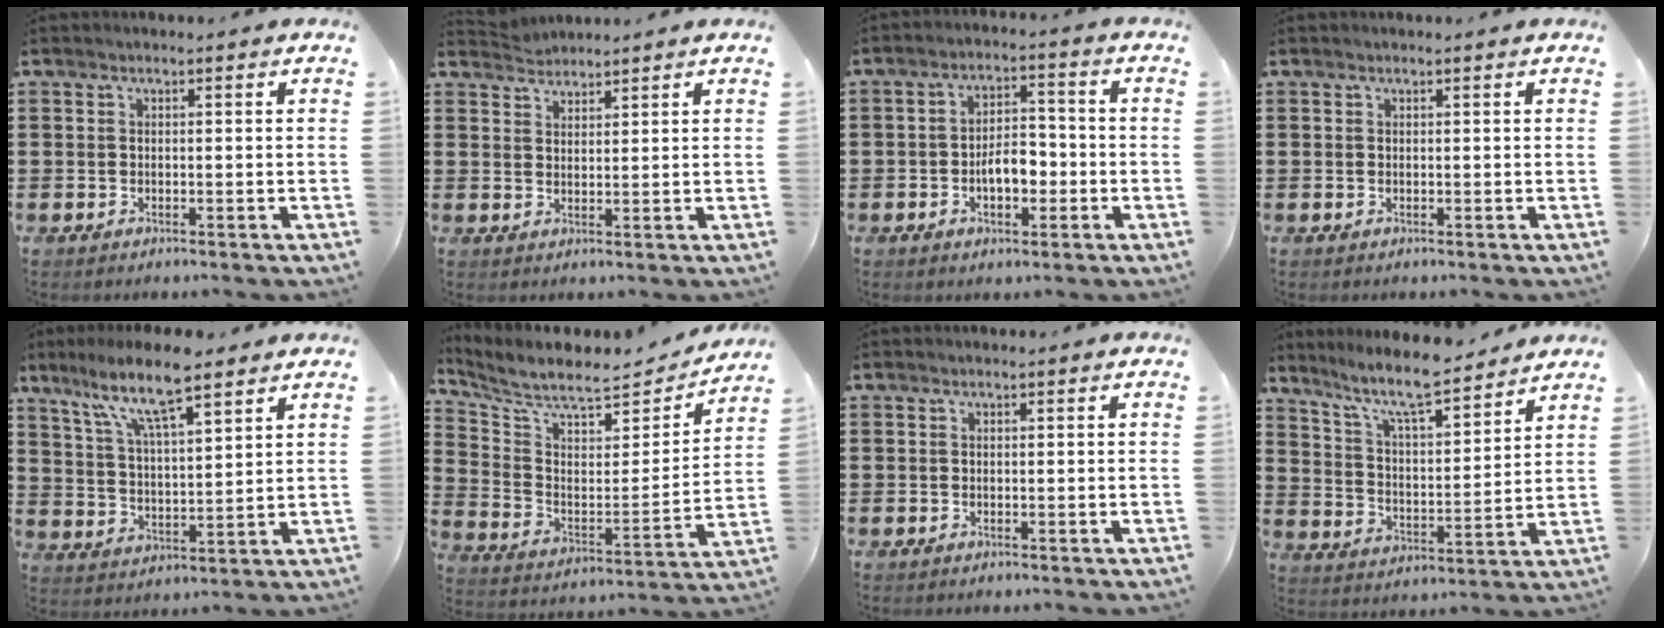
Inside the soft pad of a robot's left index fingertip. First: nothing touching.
{"total": 2.3, "force": [2.2, 0.1, -0.5], "torque": [0.003, 0.000, 0.045]}
{"total": 5.4, "force": [-1.5, 2.7, 4.4], "torque": [-0.062, 0.003, -0.032]}
{"total": 0.0}
{"total": 9.8, "force": [7.3, 1.8, 6.3], "torque": [-0.141, -0.020, 0.131]}
{"total": 7.7, "force": [6.7, 1.6, 3.4], "torque": [-0.098, -0.047, 0.113]}
{"total": 0.0}
{"total": 8.5, "force": [7.3, 1.1, 4.3], "torque": [-0.110, -0.037, 0.125]}